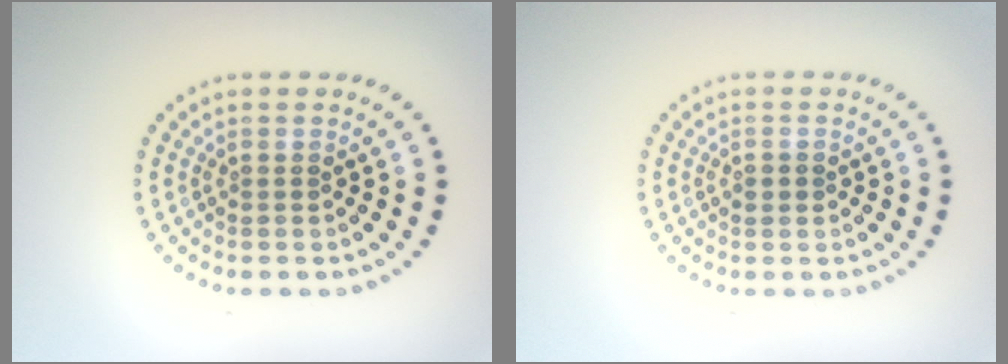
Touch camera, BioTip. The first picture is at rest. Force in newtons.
{"total": 1.3, "press": 1.3, "slide": 0.2}